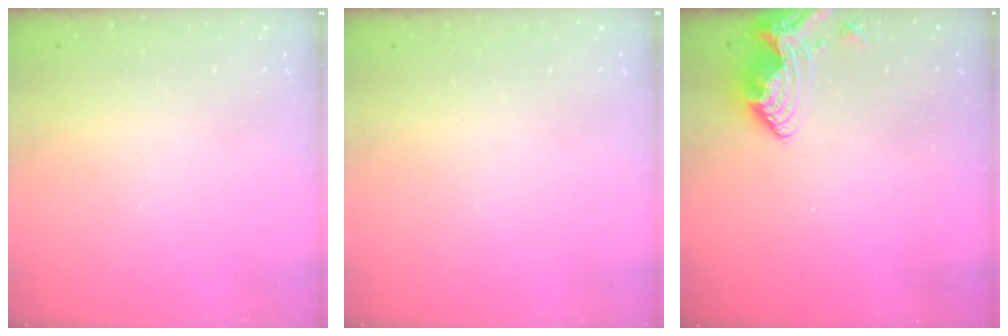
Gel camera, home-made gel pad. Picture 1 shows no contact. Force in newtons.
{"total": 0.0}
{"total": 9.1, "press": 9.0, "slide": 1.0}